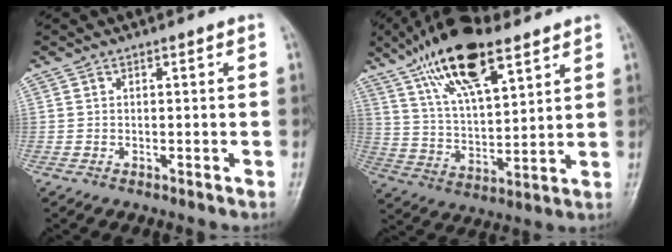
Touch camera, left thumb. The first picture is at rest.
{"total": 18.3, "force": [11.1, 6.8, 12.8], "torque": [-0.205, -0.033, 0.204]}